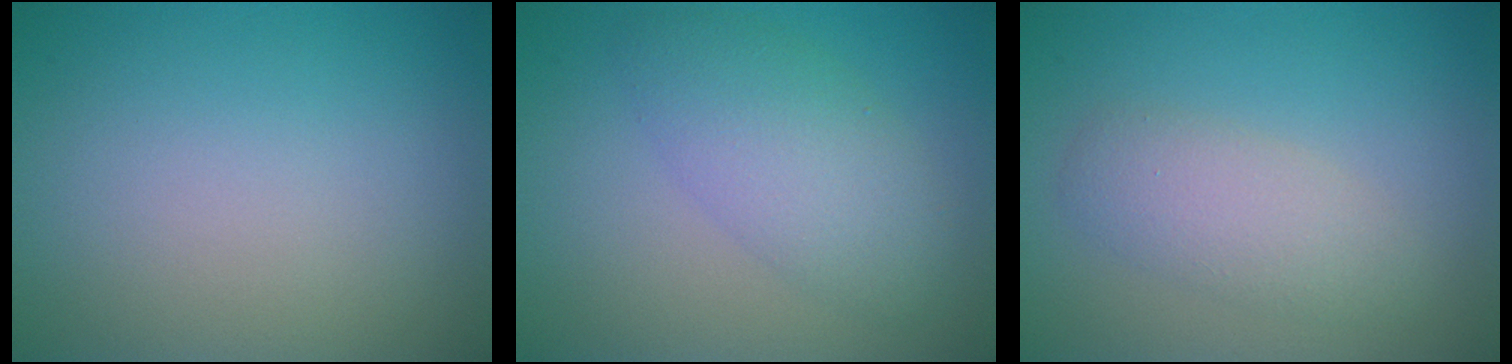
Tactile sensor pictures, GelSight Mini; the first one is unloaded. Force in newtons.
{"total": 4.5, "press": 4.5, "slide": 0.1}
{"total": 3.0, "press": 3.0, "slide": 0.3}